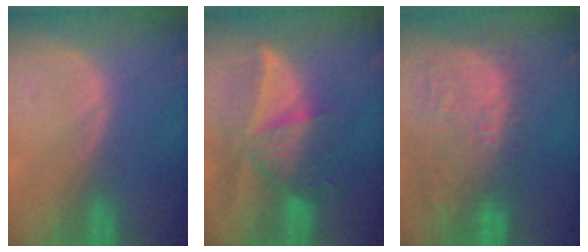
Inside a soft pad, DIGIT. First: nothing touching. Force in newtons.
{"total": 9.2, "press": 8.3, "slide": 4.0}
{"total": 15.0, "press": 12.8, "slide": 7.8}